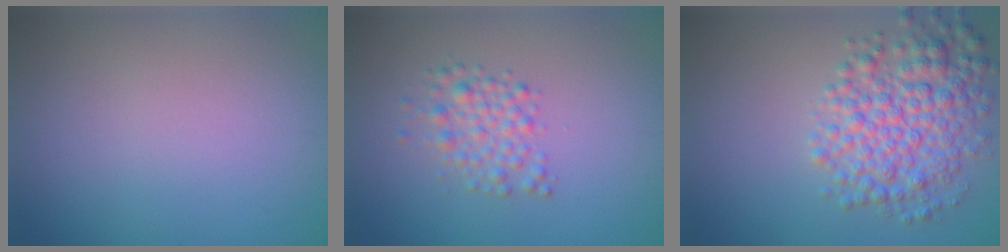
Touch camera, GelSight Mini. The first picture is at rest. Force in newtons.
{"total": 2.4, "press": 2.4, "slide": 0.1}
{"total": 6.0, "press": 6.0, "slide": 0.0}